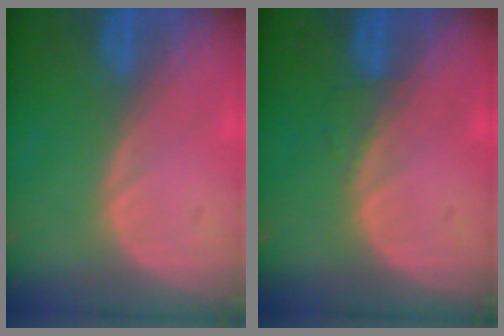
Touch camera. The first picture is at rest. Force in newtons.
{"total": 0.7, "press": 0.7, "slide": 0.1}